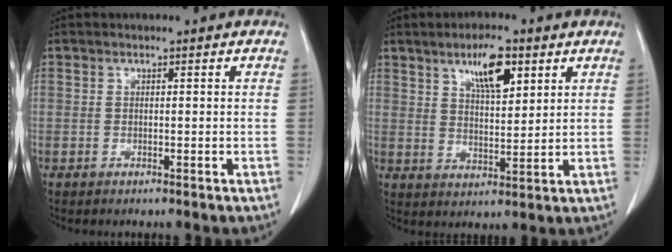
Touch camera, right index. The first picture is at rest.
{"total": 7.6, "force": [4.2, 2.2, 5.9], "torque": [-0.106, 0.000, 0.073]}